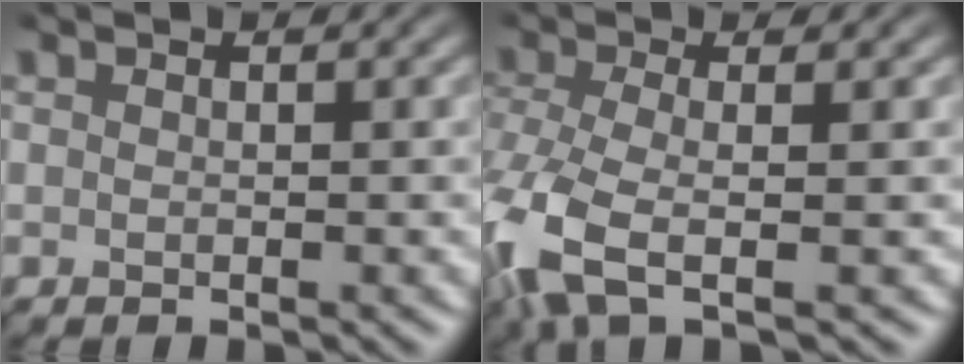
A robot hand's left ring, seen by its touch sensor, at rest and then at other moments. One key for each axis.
{"total": 6.7, "fx": -3.1, "fy": 2.2, "fz": 5.5, "tx": -0.137, "ty": -0.013, "tz": -0.072}